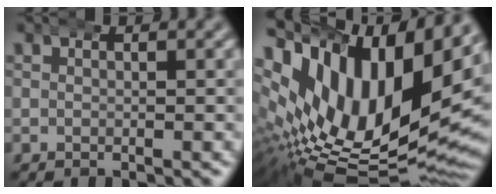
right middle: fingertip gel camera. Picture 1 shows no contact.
{"total": 20.5, "force": [1.8, 13.0, 15.7], "torque": [-0.287, -0.026, 0.041]}